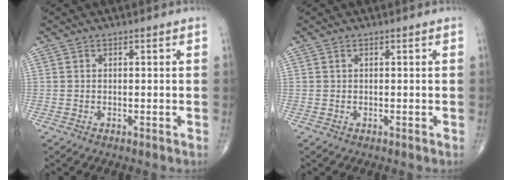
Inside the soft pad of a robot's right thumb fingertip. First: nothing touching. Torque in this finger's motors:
{"motor_torque": [0.03, -0.19, 0.07, 0.26, 0.00]}